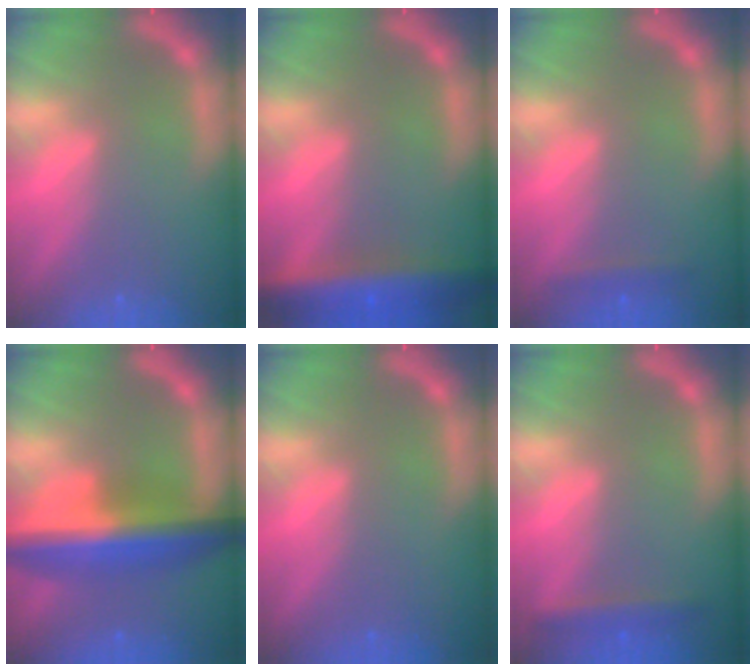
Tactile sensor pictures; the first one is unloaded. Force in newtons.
{"total": 8.0}
{"total": 1.4}
{"total": 9.5}
{"total": 0.0}
{"total": 2.4}